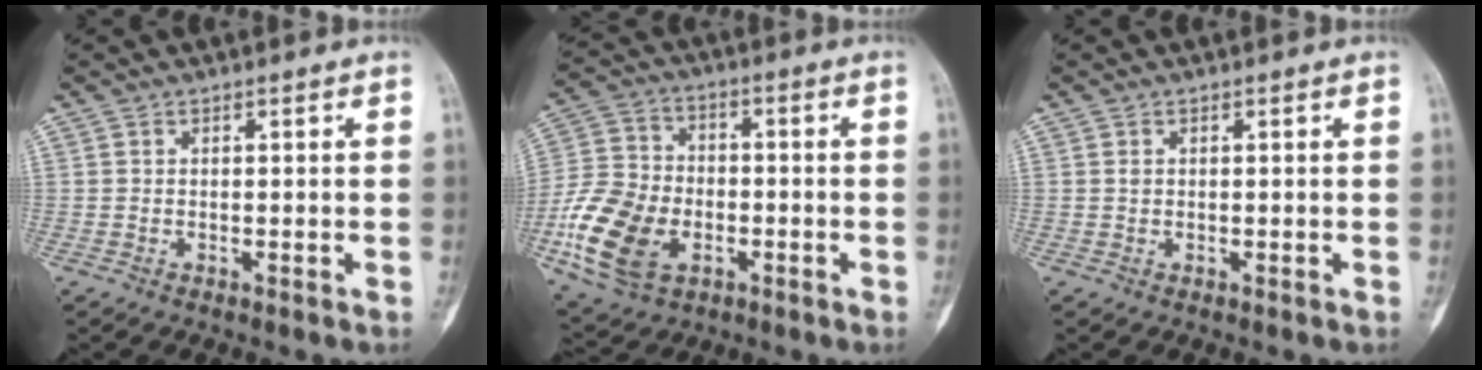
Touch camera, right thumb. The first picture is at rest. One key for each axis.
{"total": 16.1, "fx": -5.0, "fy": 11.0, "fz": 10.6, "tx": -0.196, "ty": 0.013, "tz": -0.092}
{"total": 0.6, "fx": 0.1, "fy": 0.5, "fz": 0.3, "tx": -0.002, "ty": 0.001, "tz": 0.002}